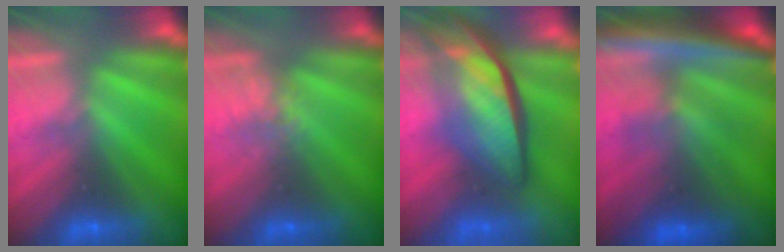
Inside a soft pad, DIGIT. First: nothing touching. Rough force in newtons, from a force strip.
{"total": 2.2}
{"total": 8.8}
{"total": 6.9}